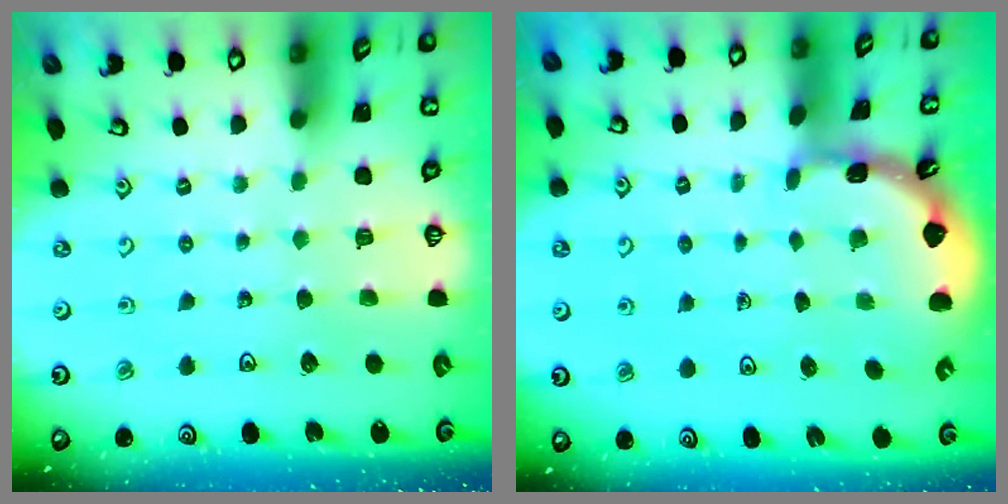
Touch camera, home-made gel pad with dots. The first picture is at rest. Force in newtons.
{"total": 1.8, "press": 1.8, "slide": 0.1}